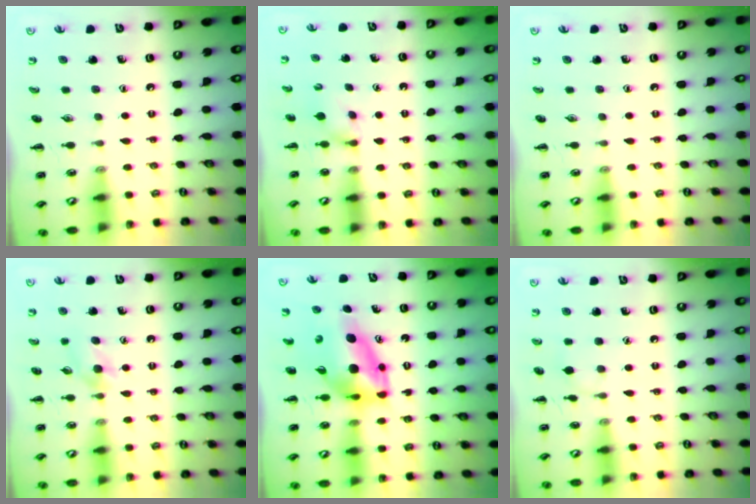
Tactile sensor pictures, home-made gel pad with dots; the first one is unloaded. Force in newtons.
{"total": 2.5, "press": 2.3, "slide": 1.0}
{"total": 0.0}
{"total": 4.6, "press": 4.3, "slide": 1.6}
{"total": 8.4, "press": 8.0, "slide": 2.7}
{"total": 5.5, "press": 5.2, "slide": 1.7}